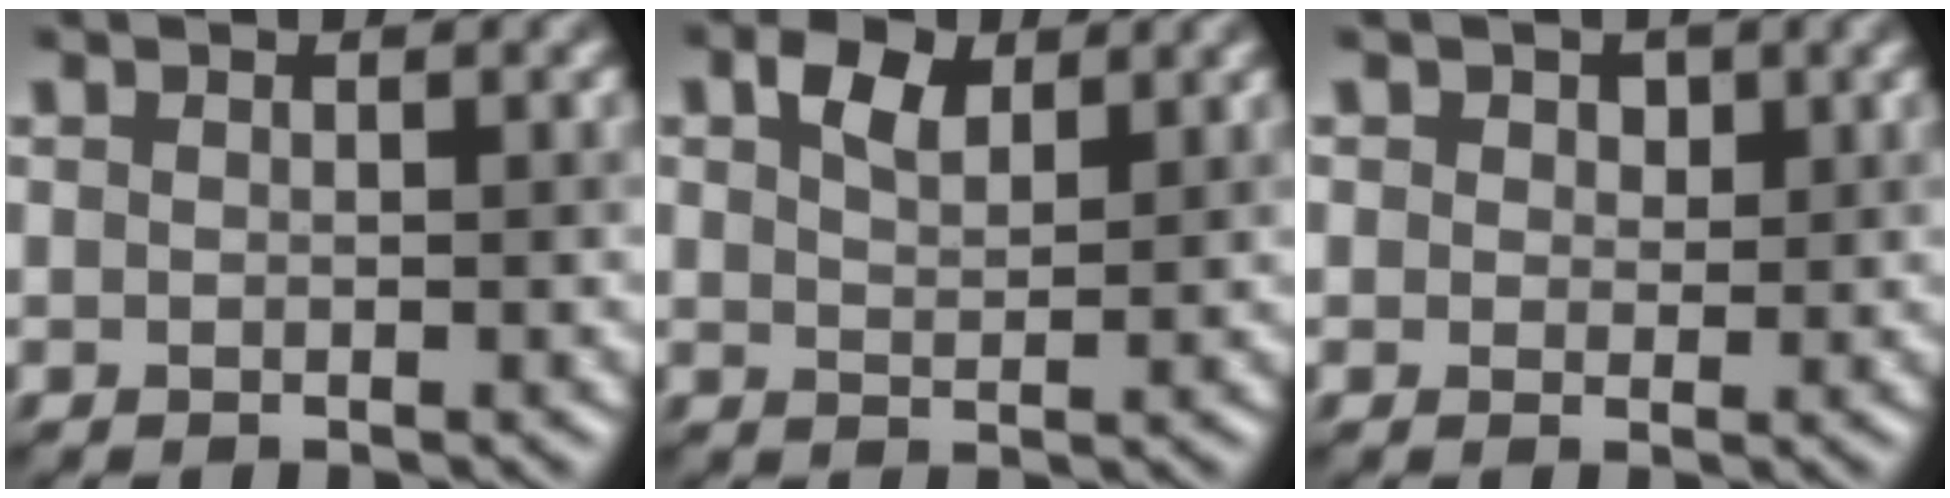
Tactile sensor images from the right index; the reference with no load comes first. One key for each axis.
{"total": 3.0, "fx": 1.7, "fy": 1.5, "fz": 1.8, "tx": -0.040, "ty": 0.006, "tz": 0.034}
{"total": 2.0, "fx": 1.0, "fy": 1.5, "fz": 0.9, "tx": -0.009, "ty": 0.005, "tz": 0.003}